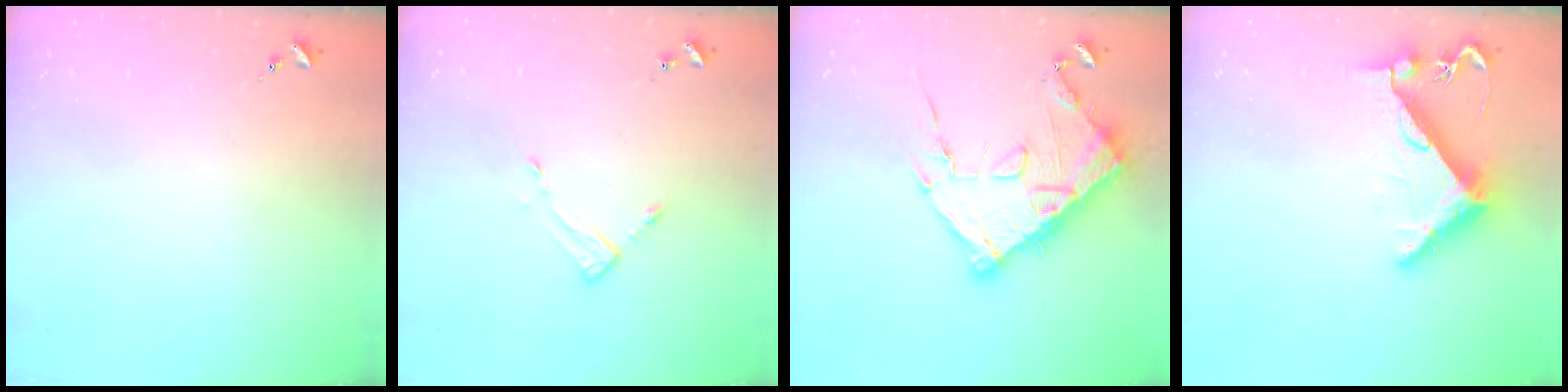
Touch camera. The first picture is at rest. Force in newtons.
{"total": 3.2, "press": 3.2, "slide": 0.3}
{"total": 15.0, "press": 14.9, "slide": 1.5}
{"total": 8.4, "press": 8.4, "slide": 0.4}